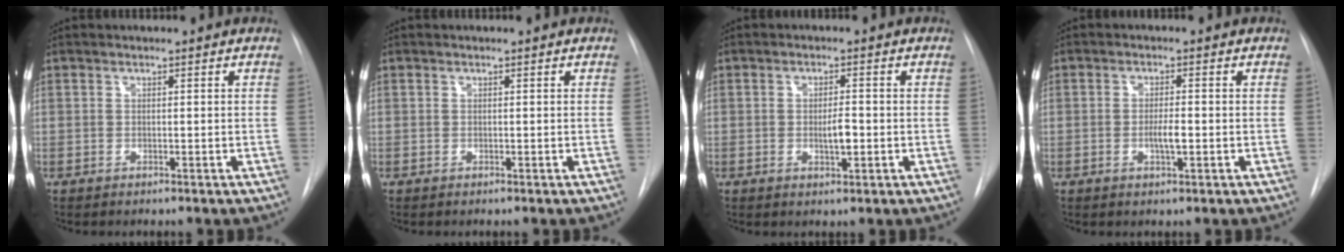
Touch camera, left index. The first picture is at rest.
{"total": 0.0}
{"total": 3.0, "force": [-0.8, 0.8, 2.7], "torque": [-0.048, -0.005, -0.011]}
{"total": 2.7, "force": [-0.9, 0.5, 2.5], "torque": [-0.047, -0.005, -0.015]}